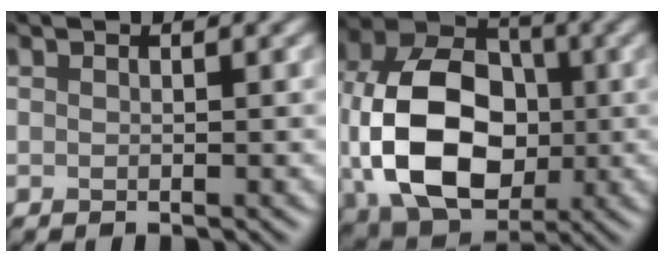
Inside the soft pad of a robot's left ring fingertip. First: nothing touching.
{"total": 12.0, "force": [-1.9, 8.6, 8.1], "torque": [-0.168, -0.014, -0.028]}